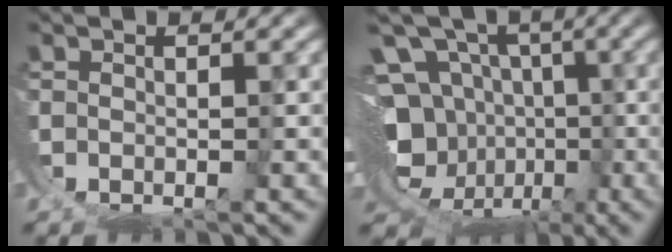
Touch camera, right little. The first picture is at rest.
{"total": 14.5, "force": [-1.4, 12.5, 7.2], "torque": [-0.154, -0.054, -0.017]}